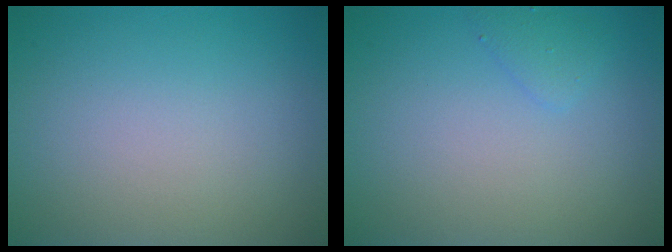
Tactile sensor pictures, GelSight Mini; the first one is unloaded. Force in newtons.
{"total": 1.1, "press": 1.1, "slide": 0.0}